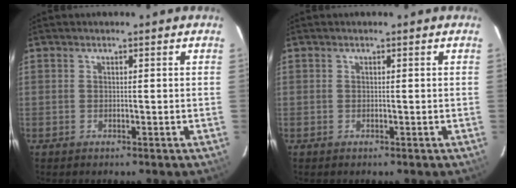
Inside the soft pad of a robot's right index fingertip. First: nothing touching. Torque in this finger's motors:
{"motor_torque": [0.00, 0.00, 0.05, 0.01]}